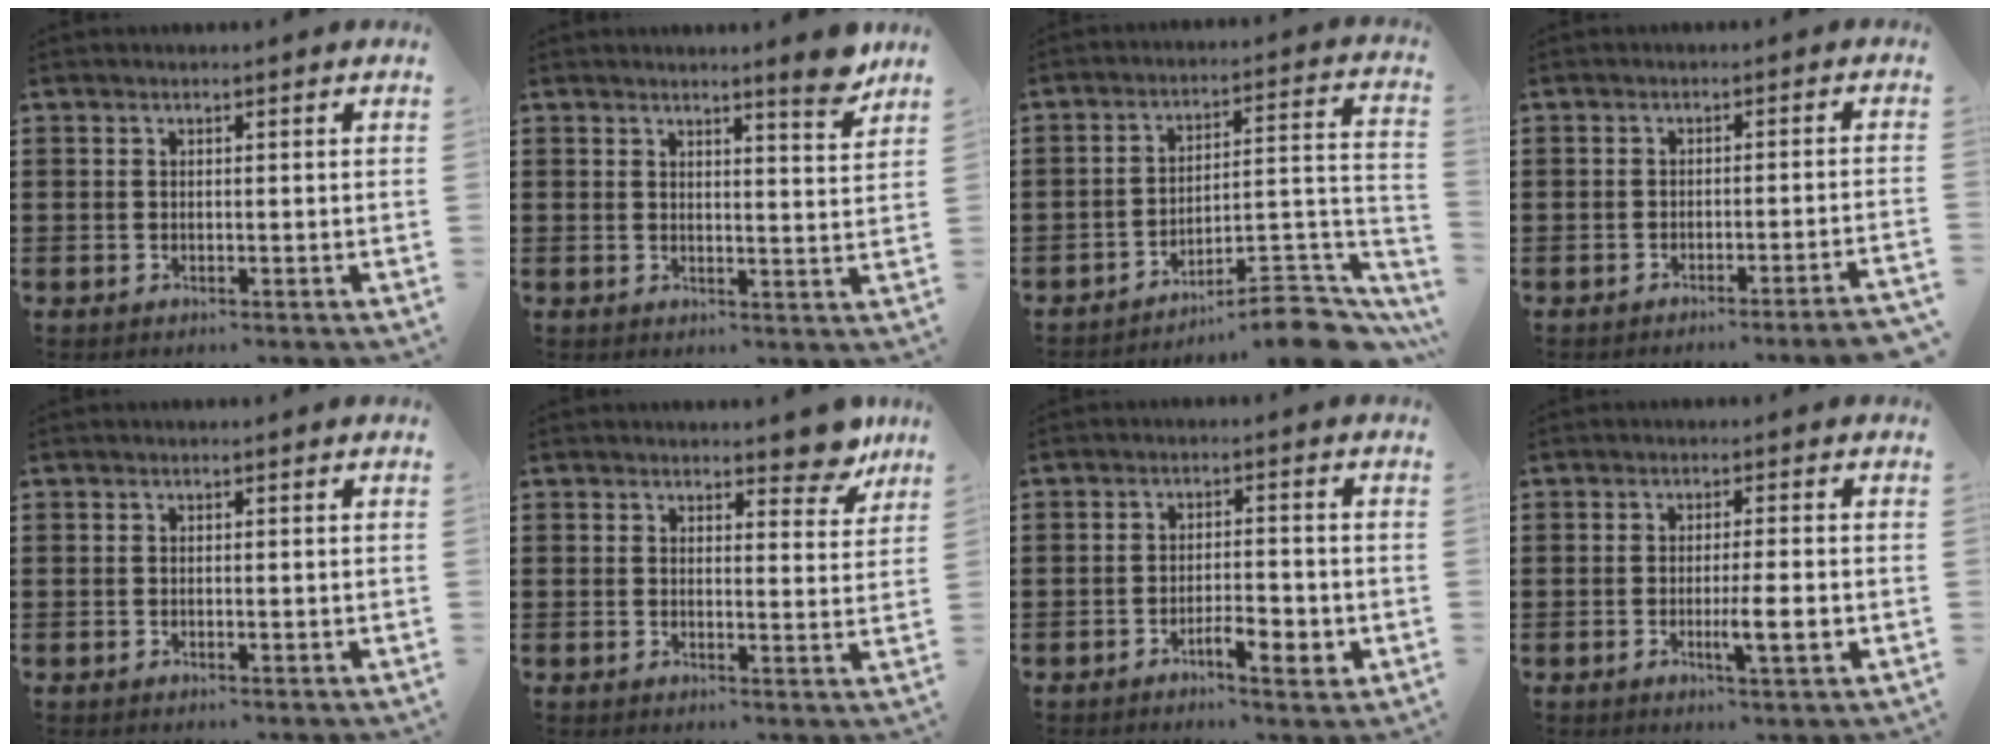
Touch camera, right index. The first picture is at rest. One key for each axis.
{"total": 4.7, "fx": 4.0, "fy": -0.2, "fz": 2.4, "tx": -0.034, "ty": -0.019, "tz": 0.066}
{"total": 8.5, "fx": -7.3, "fy": 1.9, "fz": 4.0, "tx": -0.041, "ty": 0.010, "tz": -0.140}
{"total": 2.4, "fx": -2.1, "fy": -0.6, "fz": 1.2, "tx": -0.019, "ty": -0.003, "tz": -0.041}
{"total": 0.0}
{"total": 5.1, "fx": 4.5, "fy": 1.3, "fz": 1.7, "tx": -0.014, "ty": -0.019, "tz": 0.078}
{"total": 5.0, "fx": -2.6, "fy": 1.4, "fz": 4.0, "tx": -0.061, "ty": 0.004, "tz": -0.044}
{"total": 4.9, "fx": -1.3, "fy": 0.5, "fz": 4.7, "tx": -0.077, "ty": -0.006, "tz": -0.021}